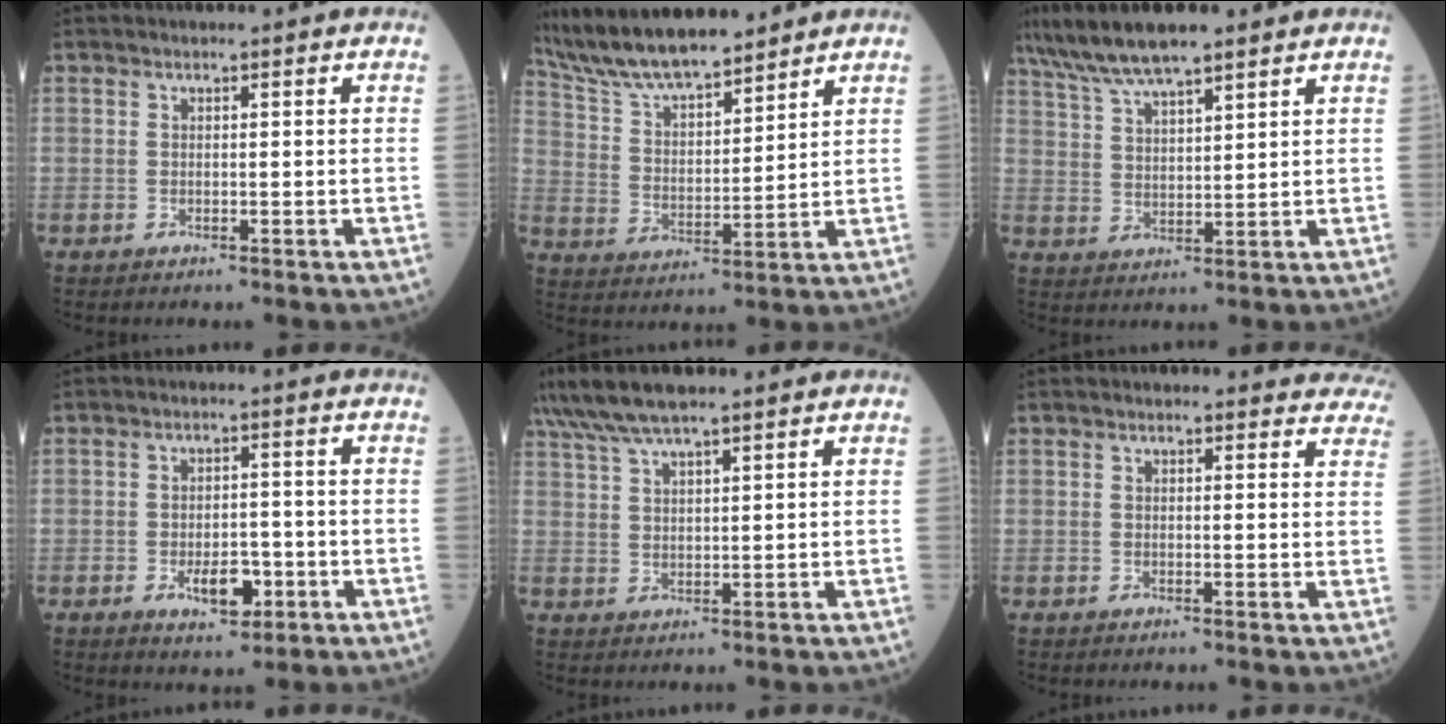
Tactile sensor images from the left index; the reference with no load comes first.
{"total": 13.9, "force": [12.5, 2.5, 5.7], "torque": [-0.113, 0.011, 0.234]}
{"total": 9.6, "force": [7.9, 1.3, 5.4], "torque": [-0.109, 0.022, 0.147]}
{"total": 5.4, "force": [-2.3, 2.6, 4.1], "torque": [-0.065, 0.001, -0.029]}
{"total": 8.4, "force": [6.9, 1.0, 4.7], "torque": [-0.094, 0.033, 0.128]}
{"total": 10.1, "force": [9.7, 2.6, 1.4], "torque": [0.029, -0.022, 0.069]}